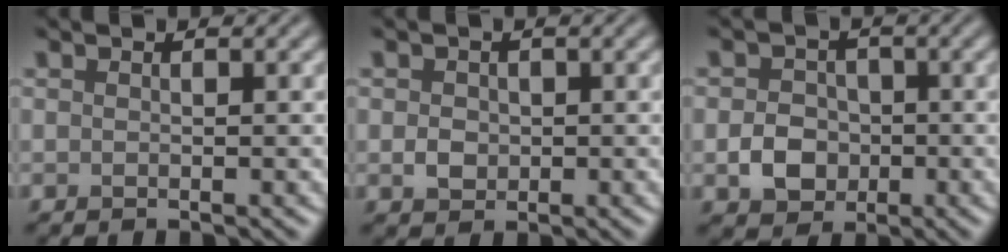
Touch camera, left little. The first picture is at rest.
{"total": 1.6, "force": [0.0, 1.4, 0.7], "torque": [-0.012, -0.003, -0.003]}
{"total": 3.3, "force": [-0.8, 2.8, 1.5], "torque": [-0.023, 0.000, -0.018]}